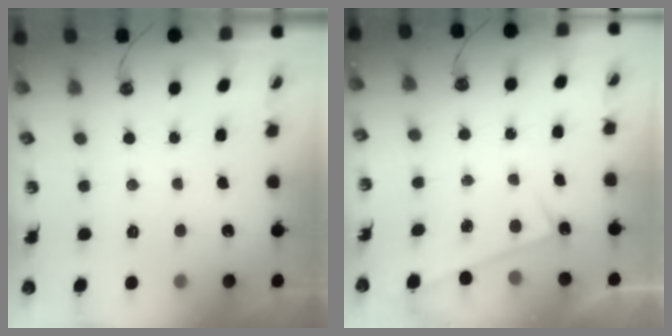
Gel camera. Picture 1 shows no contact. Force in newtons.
{"total": 0.6, "press": 0.1, "slide": 0.6}